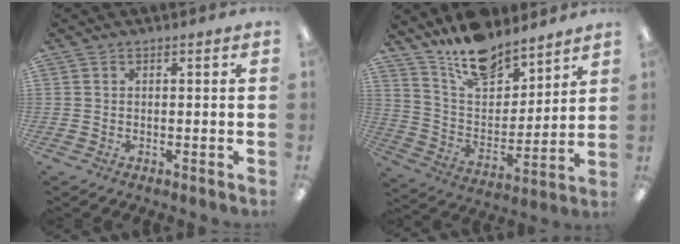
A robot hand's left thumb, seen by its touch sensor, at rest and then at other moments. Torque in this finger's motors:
{"motor_torque": [0.44, 0.26, -0.11, -0.61, 0.07]}